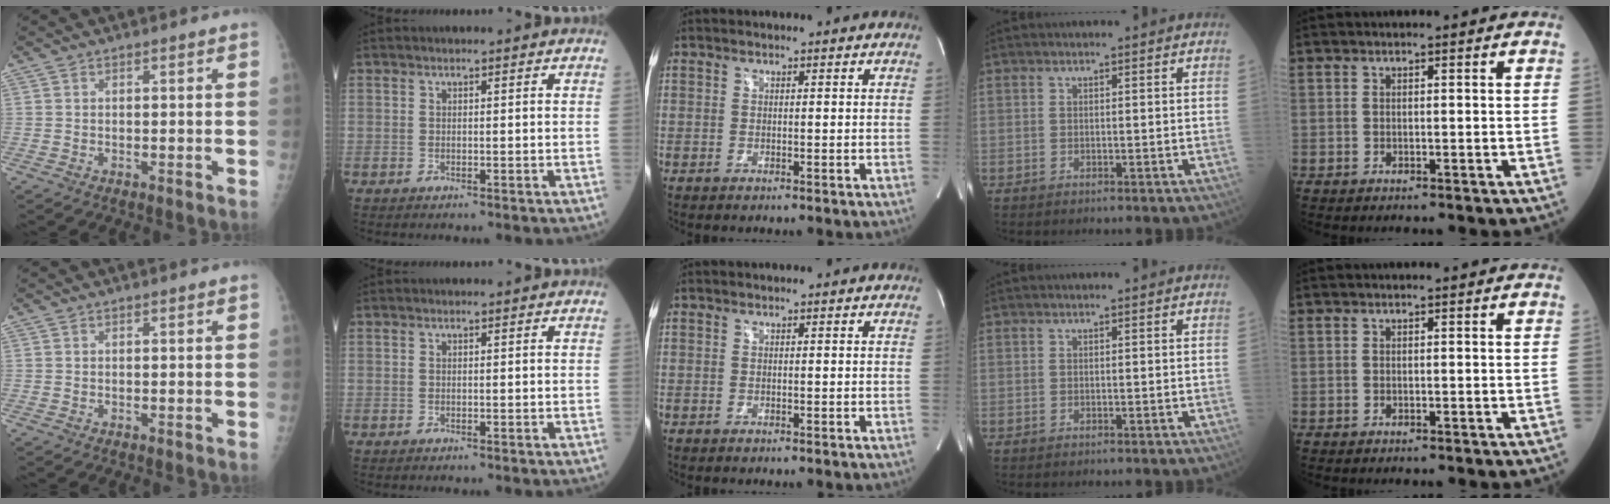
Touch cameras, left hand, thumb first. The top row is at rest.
{}